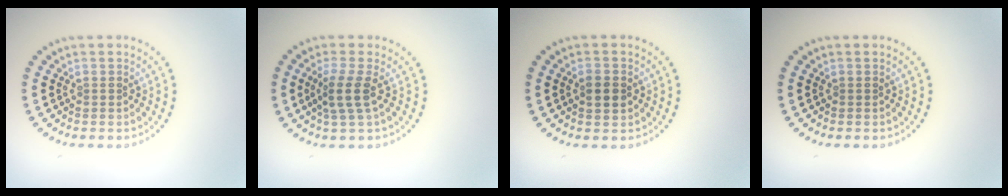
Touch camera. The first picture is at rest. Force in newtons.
{"total": 2.5, "press": 1.9, "slide": 1.5}
{"total": 1.8, "press": 1.8, "slide": 0.1}
{"total": 0.0}